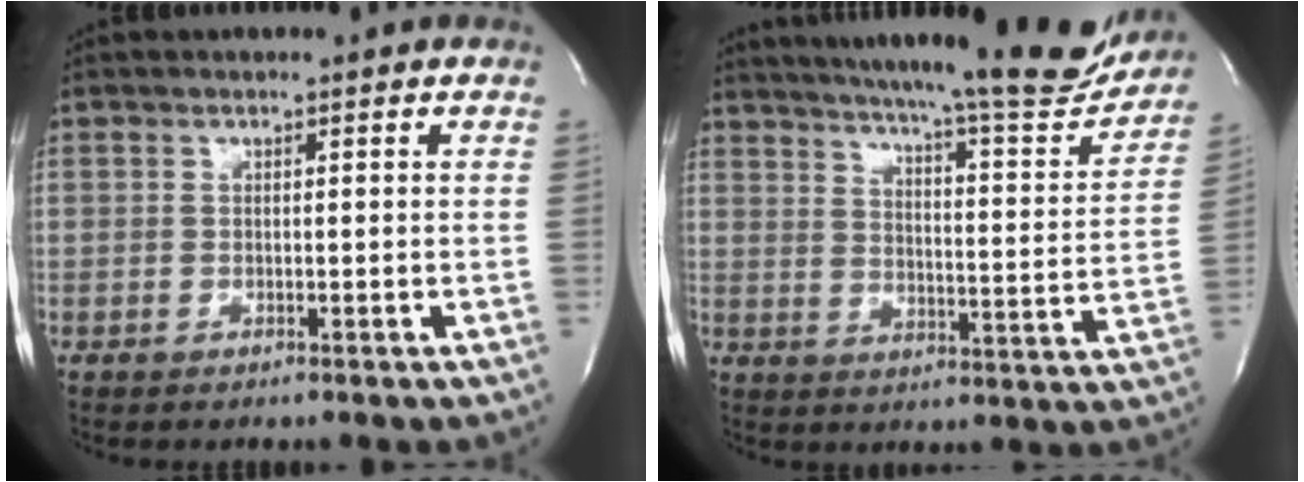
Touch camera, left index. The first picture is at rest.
{"total": 23.6, "force": [21.3, 2.0, 10.1], "torque": [-0.158, -0.063, 0.270]}